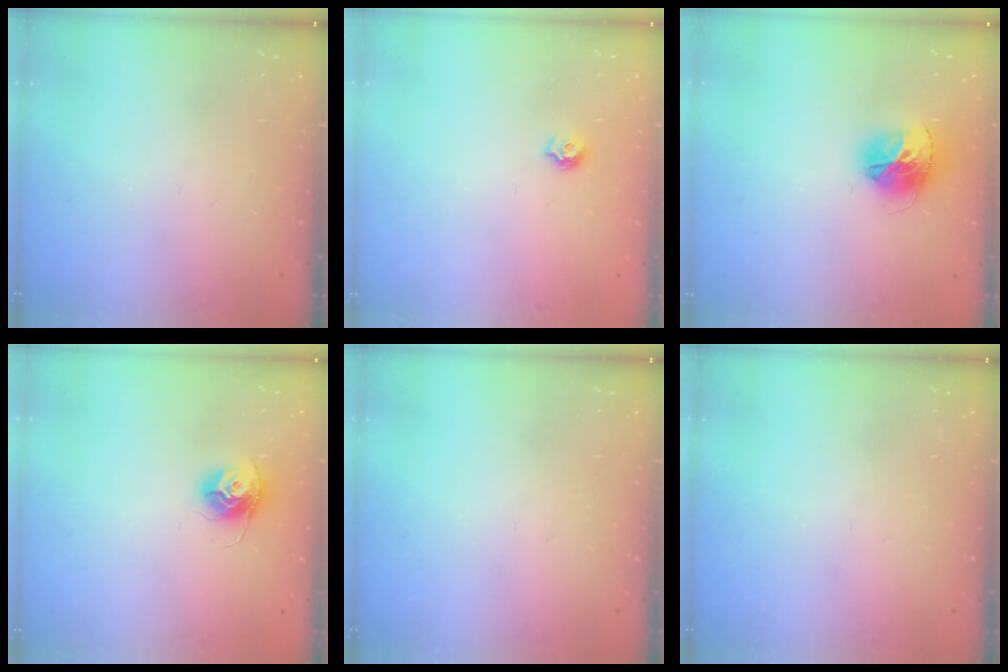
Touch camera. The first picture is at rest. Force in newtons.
{"total": 5.6, "press": 5.6, "slide": 0.7}
{"total": 14.1, "press": 14.0, "slide": 1.5}
{"total": 10.6, "press": 10.5, "slide": 0.7}
{"total": 0.0}
{"total": 0.0}